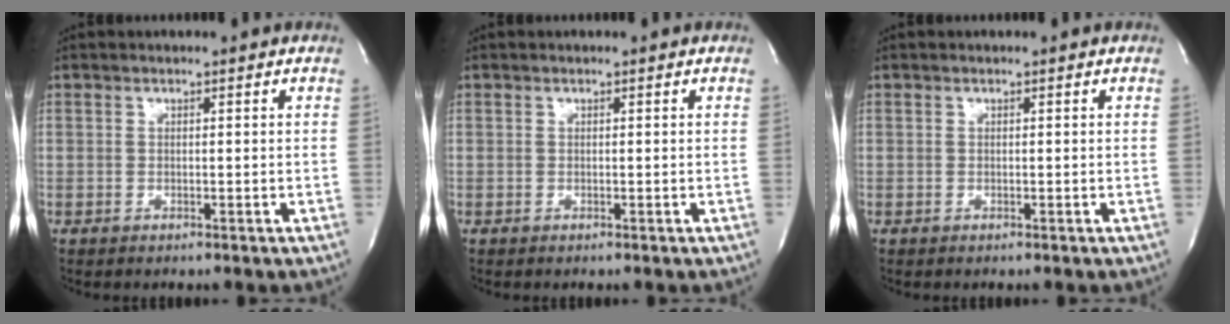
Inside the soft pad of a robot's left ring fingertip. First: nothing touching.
{"total": 0.0}
{"total": 0.0}